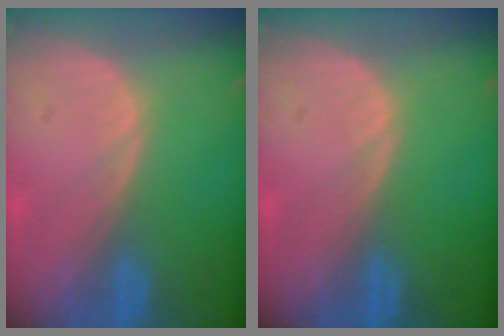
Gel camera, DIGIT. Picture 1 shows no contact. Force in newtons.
{"total": 0.0}